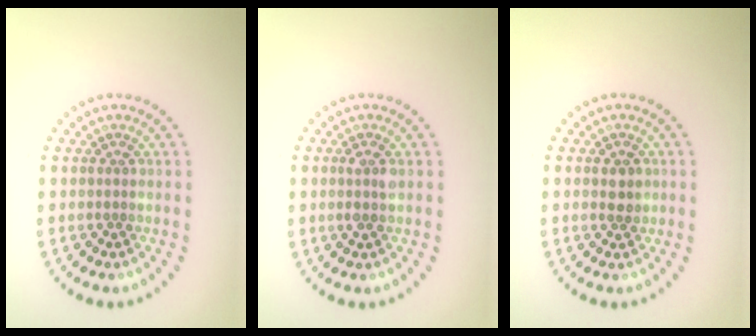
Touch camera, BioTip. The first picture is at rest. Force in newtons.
{"total": 1.4, "press": 1.3, "slide": 0.5}
{"total": 1.3, "press": 1.3, "slide": 0.3}